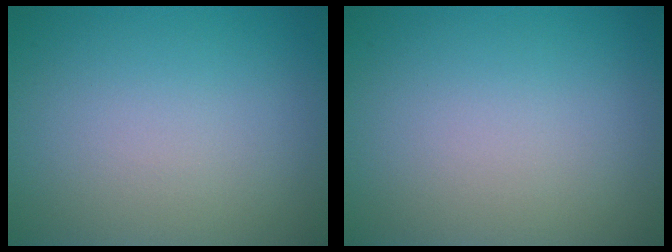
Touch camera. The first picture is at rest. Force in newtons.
{"total": 0.0}